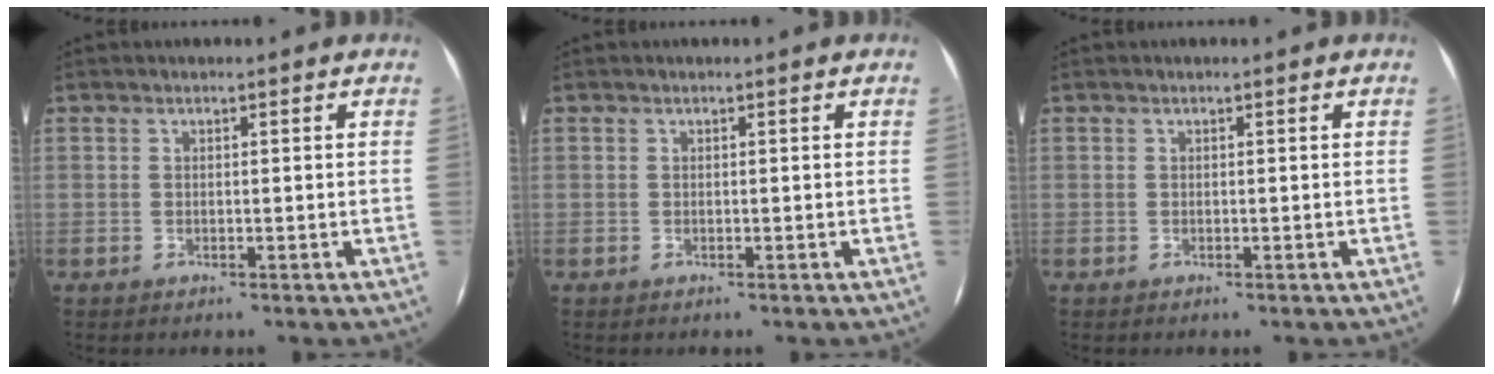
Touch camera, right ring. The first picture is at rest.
{"total": 0.0}
{"total": 0.0}